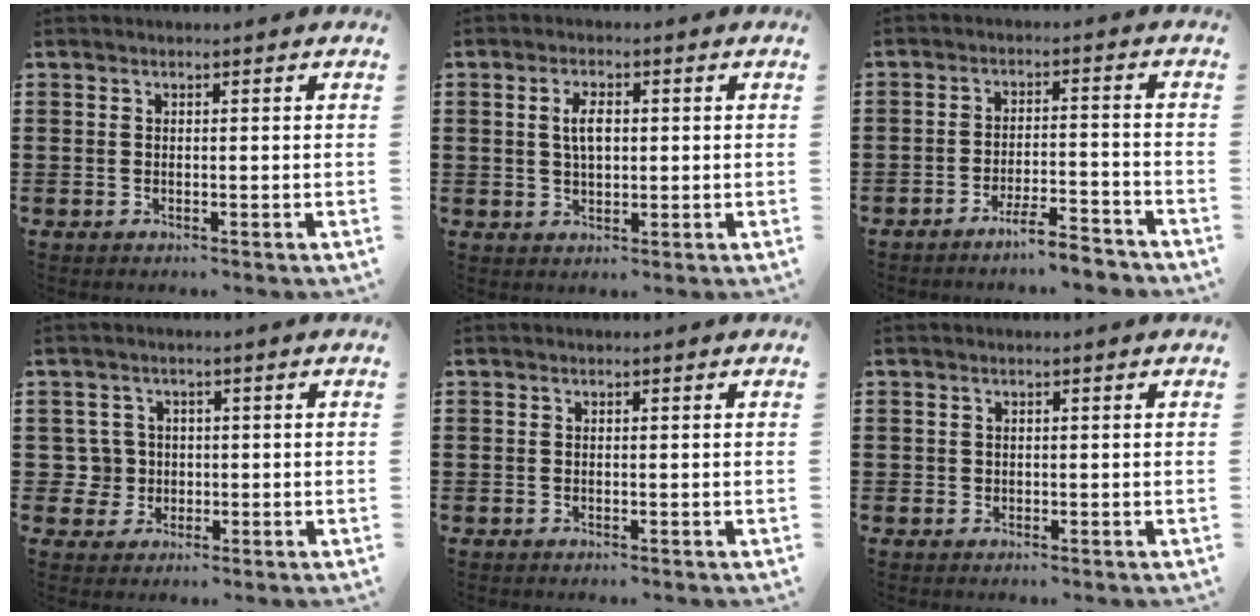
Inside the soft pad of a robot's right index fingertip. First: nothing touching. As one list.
[{"total": 3.8, "force": [0.5, 1.7, 3.3], "torque": [-0.059, 0.004, 0.005]}, {"total": 5.1, "force": [-4.5, 0.3, 2.4], "torque": [-0.046, -0.004, -0.086]}, {"total": 4.0, "force": [-0.3, 3.9, 0.9], "torque": [-0.041, 0.008, -0.010]}, {"total": 0.0}, {"total": 0.5, "force": [0.1, 0.5, 0.1], "torque": [-0.001, 0.005, 0.001]}]